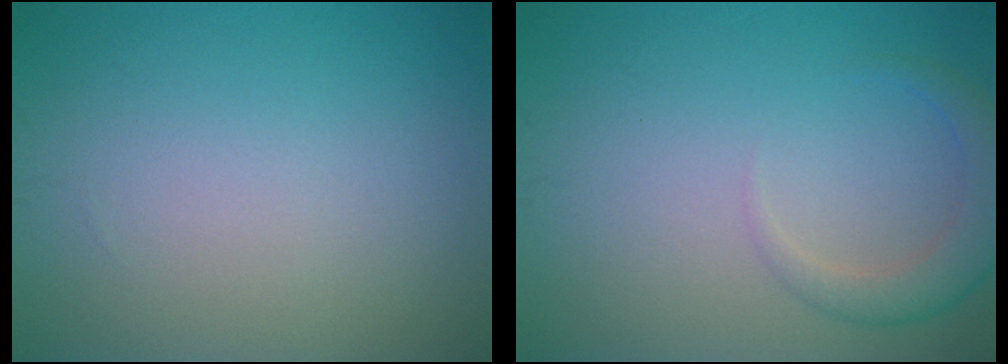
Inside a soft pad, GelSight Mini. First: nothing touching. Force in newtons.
{"total": 2.8, "press": 2.8, "slide": 0.3}